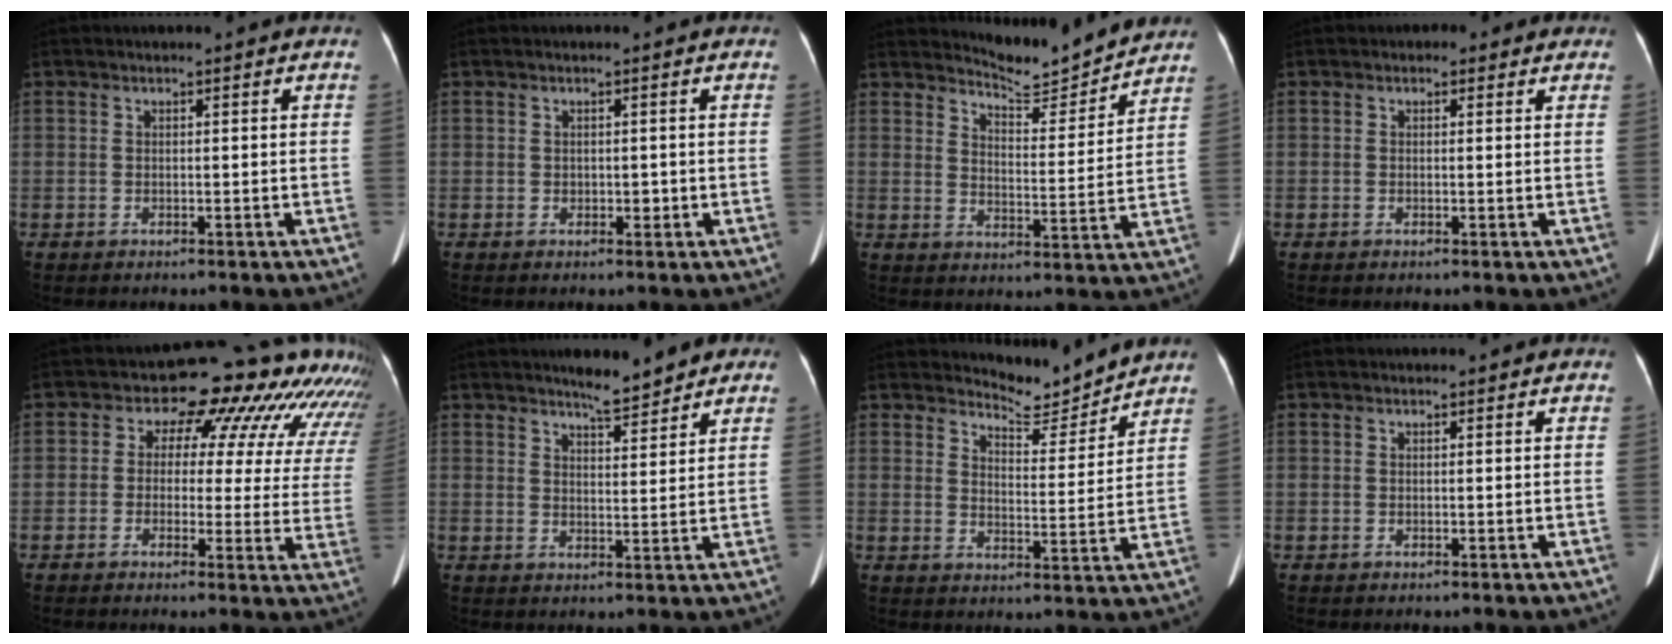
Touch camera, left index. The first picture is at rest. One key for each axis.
{"total": 1.1, "fx": -0.1, "fy": 0.9, "fz": 0.6, "tx": -0.010, "ty": 0.001, "tz": 0.000}
{"total": 9.0, "fx": 9.0, "fy": 0.3, "fz": 0.8, "tx": -0.023, "ty": -0.015, "tz": 0.130}
{"total": 1.3, "fx": 0.6, "fy": 1.0, "fz": 0.4, "tx": -0.003, "ty": 0.006, "tz": 0.003}
{"total": 15.0, "fx": 9.2, "fy": 7.0, "fz": 9.5, "tx": -0.111, "ty": 0.037, "tz": 0.085}
{"total": 5.2, "fx": 4.5, "fy": 1.0, "fz": 2.5, "tx": -0.036, "ty": 0.002, "tz": 0.069}
{"total": 6.3, "fx": 6.2, "fy": 0.2, "fz": -0.2, "tx": -0.009, "ty": -0.022, "tz": 0.096}
{"total": 0.0}